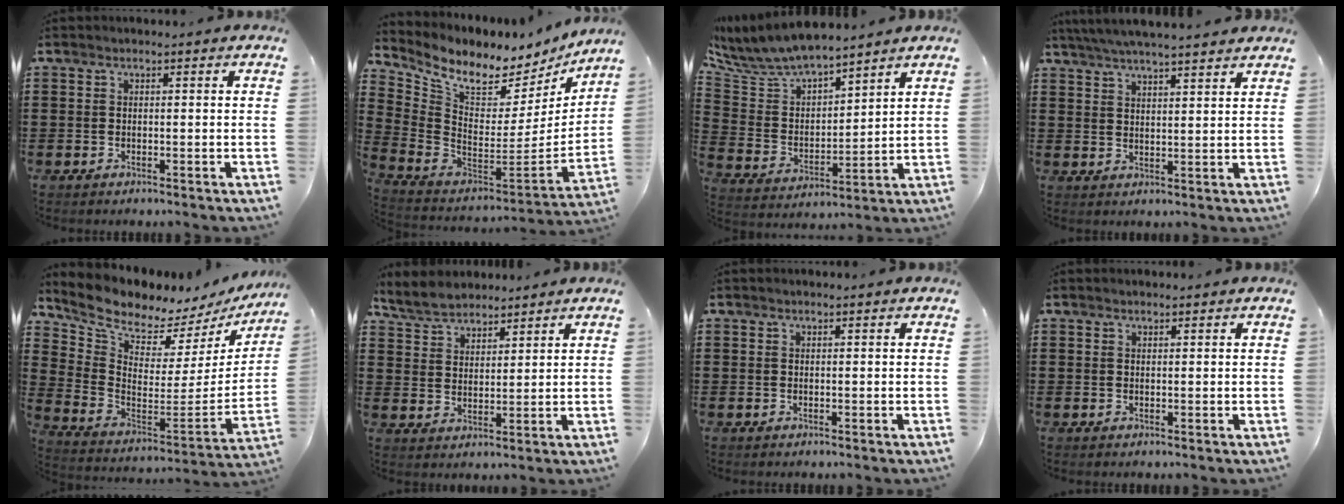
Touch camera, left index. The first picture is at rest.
{"total": 7.3, "force": [6.2, 2.6, 2.8], "torque": [-0.088, -0.060, 0.106]}
{"total": 7.4, "force": [7.1, 1.5, 1.5], "torque": [-0.069, -0.049, 0.125]}
{"total": 4.5, "force": [4.1, -0.4, 1.7], "torque": [-0.045, -0.017, 0.073]}
{"total": 6.3, "force": [6.0, 1.4, 1.4], "torque": [-0.071, -0.064, 0.100]}
{"total": 4.9, "force": [4.6, 1.6, 0.7], "torque": [-0.034, -0.006, 0.086]}
{"total": 0.0}
{"total": 0.5, "force": [0.5, 0.1, 0.2], "torque": [-0.005, 0.001, 0.010]}